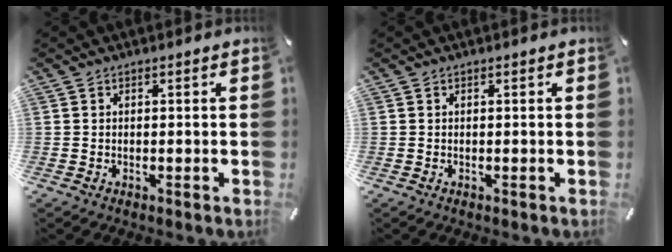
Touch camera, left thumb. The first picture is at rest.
{"total": 0.0}